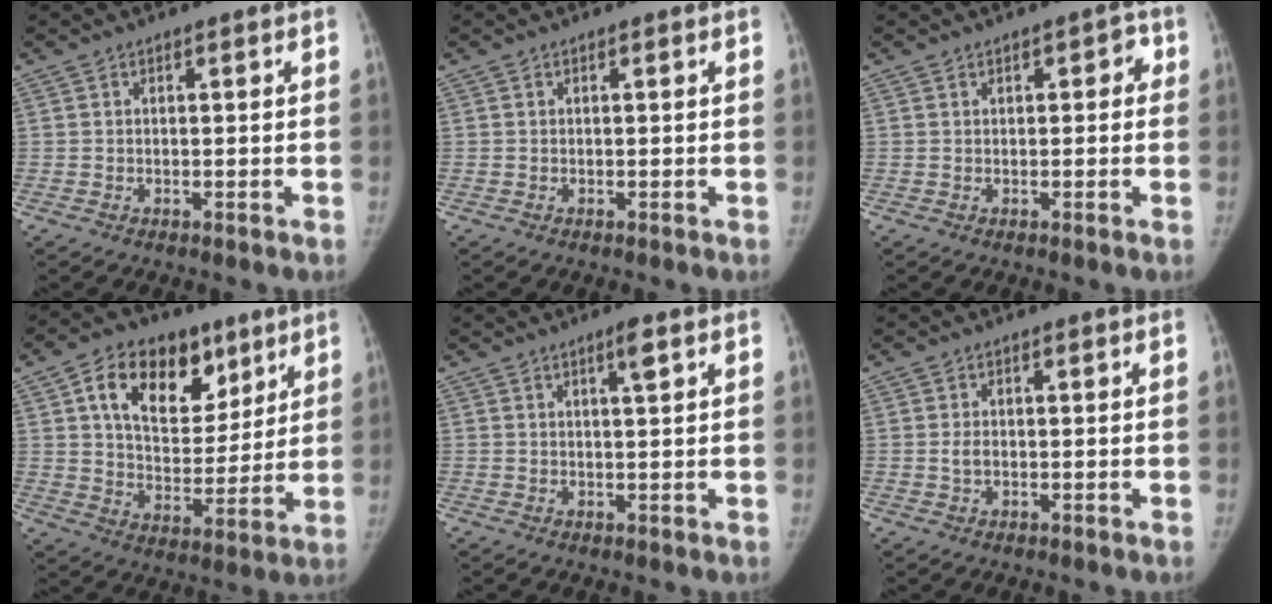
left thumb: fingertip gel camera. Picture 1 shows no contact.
{"total": 0.0}
{"total": 2.6, "force": [0.5, 1.8, 1.8], "torque": [-0.001, 0.006, -0.001]}
{"total": 18.0, "force": [8.6, 11.6, 10.8], "torque": [-0.133, -0.025, 0.146]}
{"total": 2.4, "force": [1.2, 0.3, 2.1], "torque": [-0.033, -0.004, 0.020]}
{"total": 1.9, "force": [-0.2, 1.3, 1.3], "torque": [-0.026, 0.003, -0.003]}